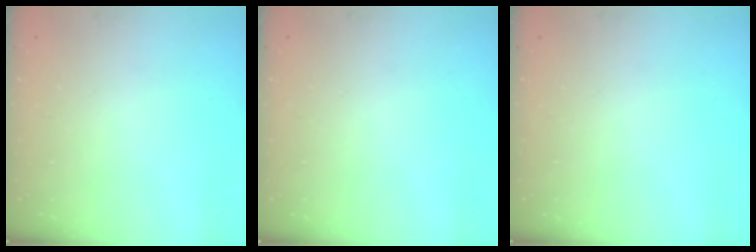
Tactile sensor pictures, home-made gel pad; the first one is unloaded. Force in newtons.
{"total": 0.0}
{"total": 0.0}